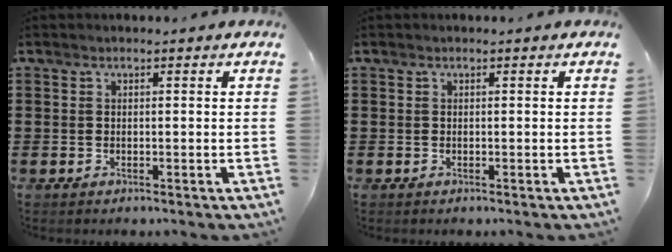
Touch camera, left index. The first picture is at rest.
{"total": 0.0}